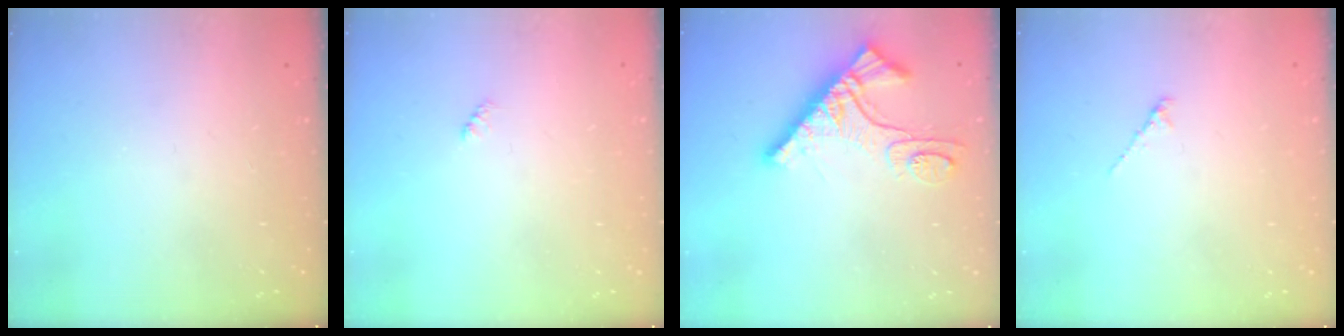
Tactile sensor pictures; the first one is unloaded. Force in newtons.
{"total": 1.9, "press": 1.9, "slide": 0.4}
{"total": 11.0, "press": 11.0, "slide": 1.1}
{"total": 1.2, "press": 1.1, "slide": 0.4}